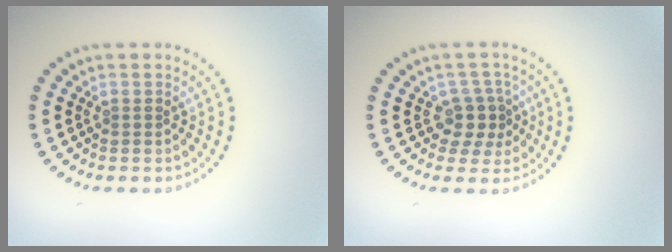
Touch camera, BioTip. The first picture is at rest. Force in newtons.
{"total": 2.6, "press": 2.1, "slide": 1.6}